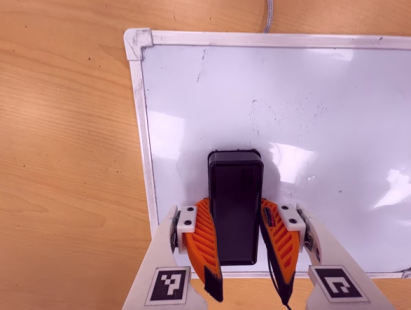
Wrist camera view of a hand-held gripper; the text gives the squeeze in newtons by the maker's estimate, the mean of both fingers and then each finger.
{"total": 12.9, "left": 12.2, "right": 13.5}